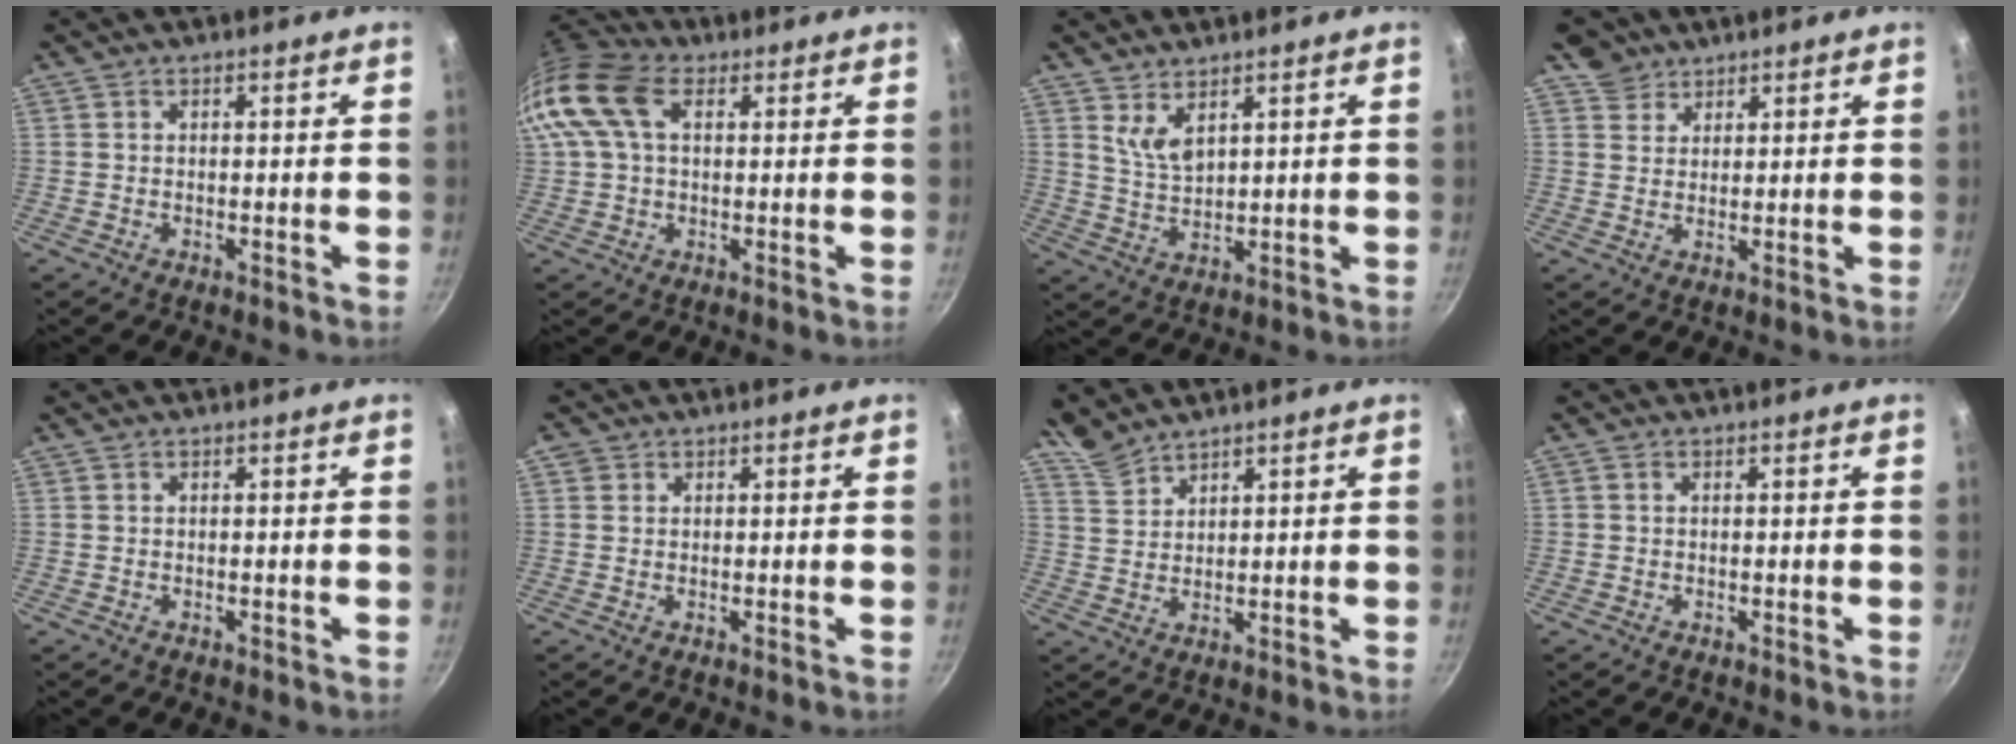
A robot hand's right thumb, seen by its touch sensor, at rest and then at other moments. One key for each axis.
{"total": 14.4, "fx": 4.1, "fy": 9.2, "fz": 10.2, "tx": -0.205, "ty": 0.028, "tz": 0.062}
{"total": 4.7, "fx": 2.8, "fy": 2.1, "fz": 3.1, "tx": -0.054, "ty": -0.028, "tz": 0.060}
{"total": 4.0, "fx": 2.7, "fy": 2.9, "fz": 0.0, "tx": 0.029, "ty": -0.004, "tz": 0.043}
{"total": 0.0}
{"total": 1.3, "fx": 0.4, "fy": 1.2, "fz": 0.2, "tx": 0.005, "ty": 0.002, "tz": 0.003}
{"total": 4.3, "fx": 4.1, "fy": 1.1, "fz": 0.7, "tx": -0.017, "ty": -0.008, "tz": 0.093}
{"total": 0.5, "fx": 0.0, "fy": 0.4, "fz": 0.3, "tx": -0.006, "ty": 0.004, "tz": 0.000}